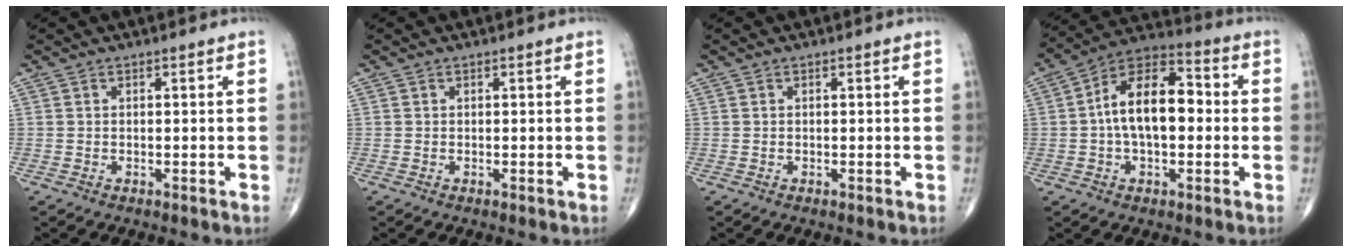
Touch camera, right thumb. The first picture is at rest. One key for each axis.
{"total": 0.0}
{"total": 0.0}
{"total": 14.5, "fx": 0.2, "fy": 8.0, "fz": 12.1, "tx": -0.194, "ty": 0.036, "tz": -0.010}